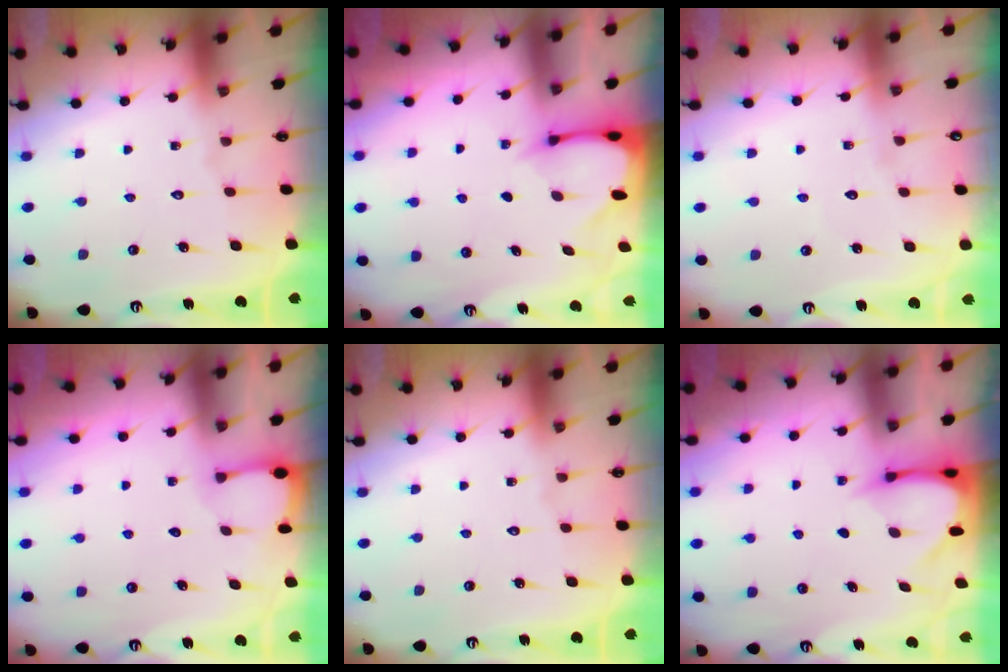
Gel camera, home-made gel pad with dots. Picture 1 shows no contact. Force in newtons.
{"total": 2.6, "press": 2.5, "slide": 0.3}
{"total": 2.3, "press": 2.3, "slide": 0.2}
{"total": 1.7, "press": 1.7, "slide": 0.2}
{"total": 0.0}
{"total": 3.7, "press": 3.7, "slide": 0.3}